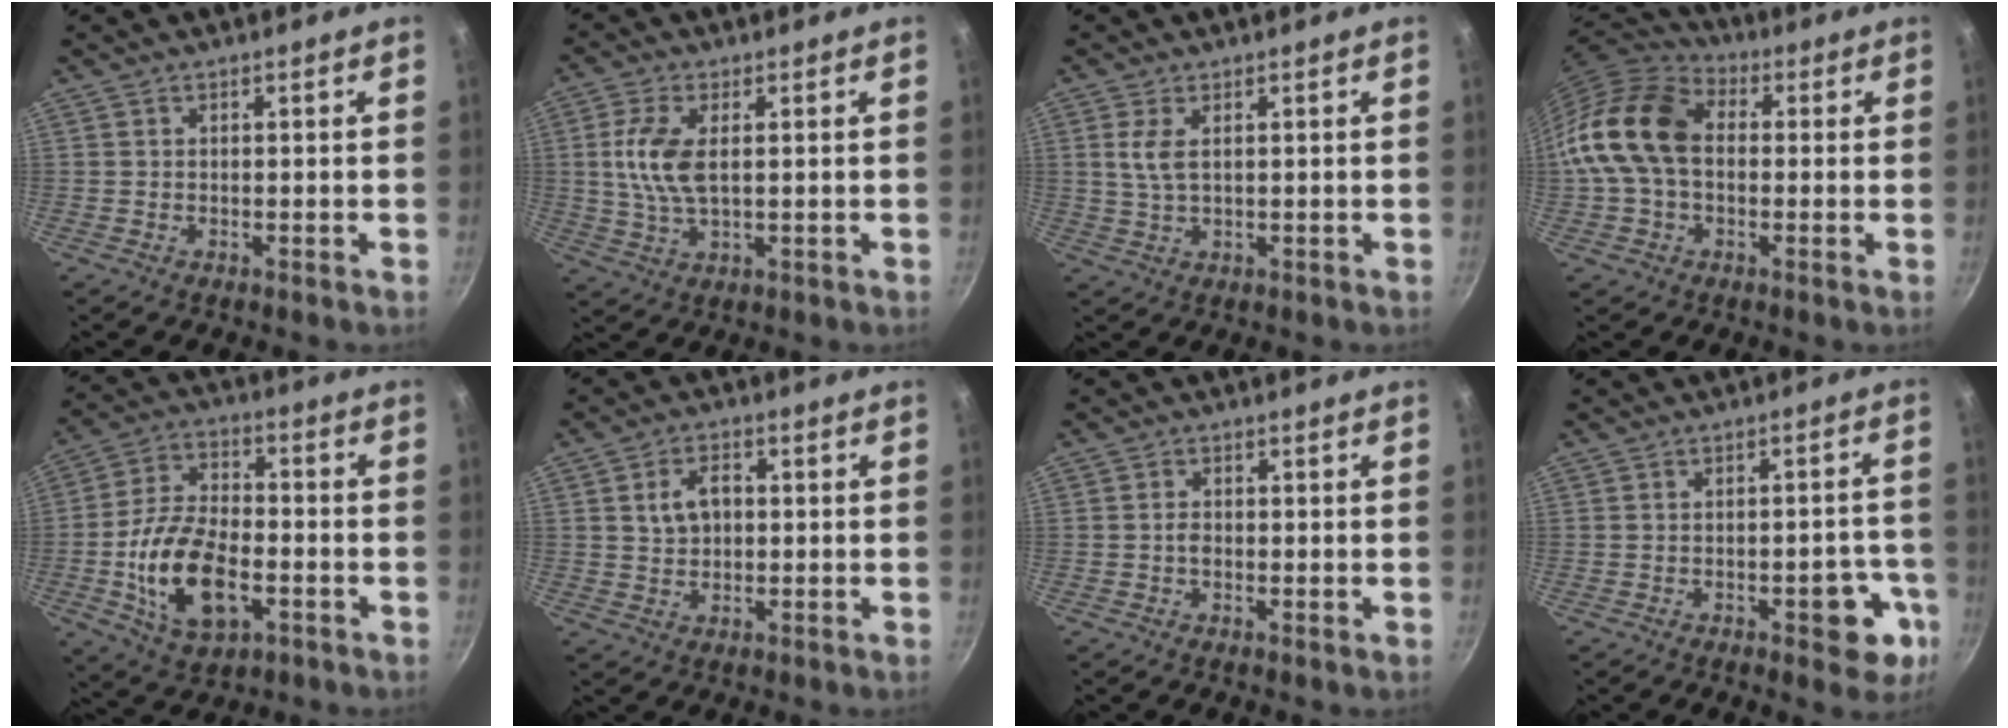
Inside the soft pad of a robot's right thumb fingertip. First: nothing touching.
{"total": 8.1, "force": [1.1, 3.8, 7.1], "torque": [-0.144, 0.001, 0.021]}
{"total": 3.7, "force": [1.0, 1.6, 3.2], "torque": [-0.067, -0.005, 0.021]}
{"total": 16.3, "force": [0.3, 11.5, 11.6], "torque": [-0.204, 0.035, -0.012]}
{"total": 15.2, "force": [-4.0, 8.4, 12.0], "torque": [-0.211, 0.021, -0.067]}
{"total": 5.6, "force": [0.8, 3.9, 3.9], "torque": [-0.054, 0.009, 0.015]}
{"total": 1.4, "force": [-0.3, 0.7, 1.2], "torque": [-0.025, 0.003, -0.010]}
{"total": 8.6, "force": [-3.7, 3.8, 6.8], "torque": [-0.053, 0.027, -0.042]}